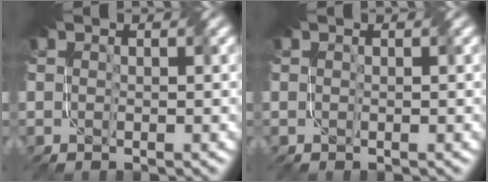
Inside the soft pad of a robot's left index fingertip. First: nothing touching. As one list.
[{"total": 0.0}]